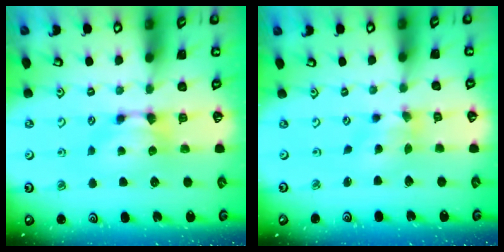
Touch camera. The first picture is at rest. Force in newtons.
{"total": 1.5, "press": 0.7, "slide": 1.3}